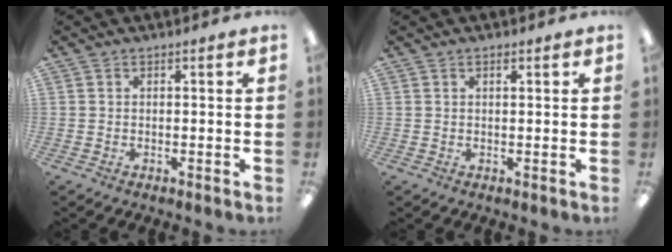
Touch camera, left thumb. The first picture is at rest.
{"total": 0.9, "force": [0.6, 0.4, 0.6], "torque": [-0.005, -0.002, 0.009]}